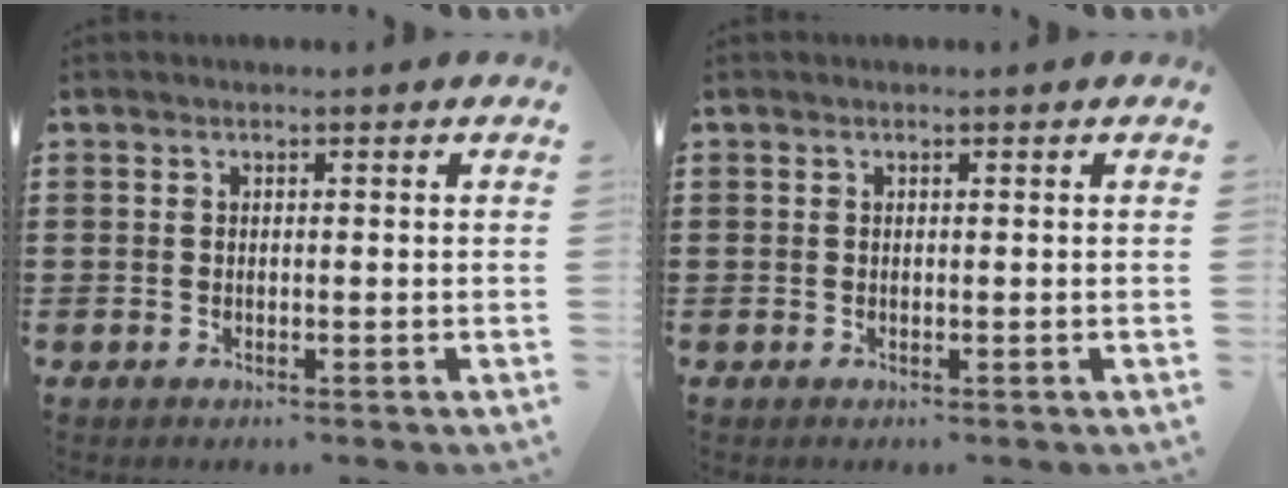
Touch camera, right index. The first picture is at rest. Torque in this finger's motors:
{"motor_torque": [0.15, 0.16, 0.00, 0.00]}